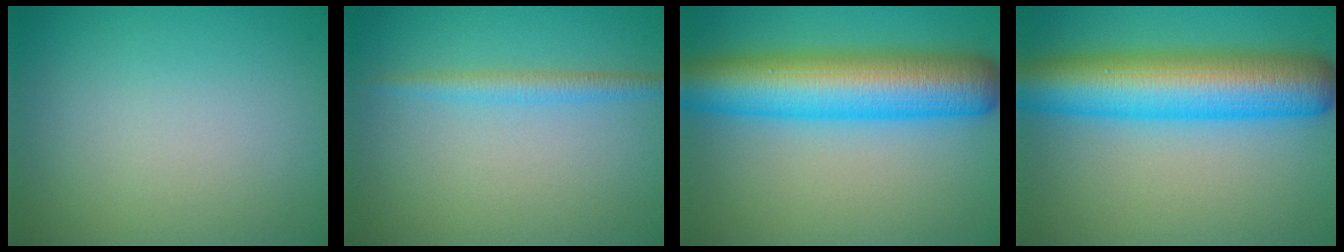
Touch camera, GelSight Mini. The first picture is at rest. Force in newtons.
{"total": 1.9, "press": 1.9, "slide": 0.0}
{"total": 10.5, "press": 10.5, "slide": 0.2}
{"total": 10.5, "press": 10.5, "slide": 0.2}